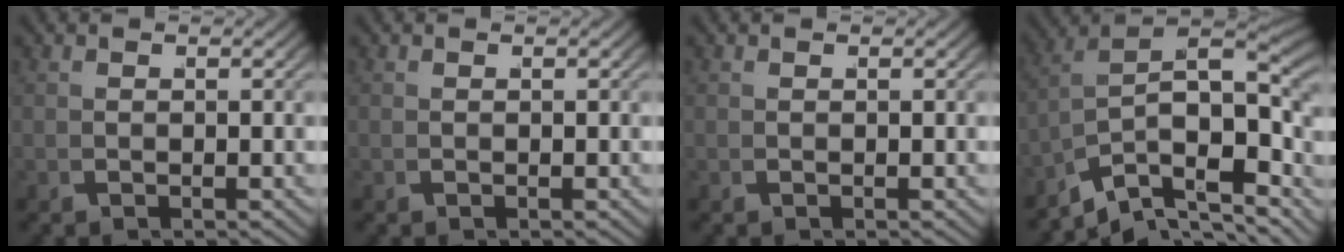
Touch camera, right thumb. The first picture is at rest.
{"total": 0.0}
{"total": 0.0}
{"total": 14.1, "force": [-1.6, 9.1, 10.7], "torque": [-0.171, -0.037, -0.011]}